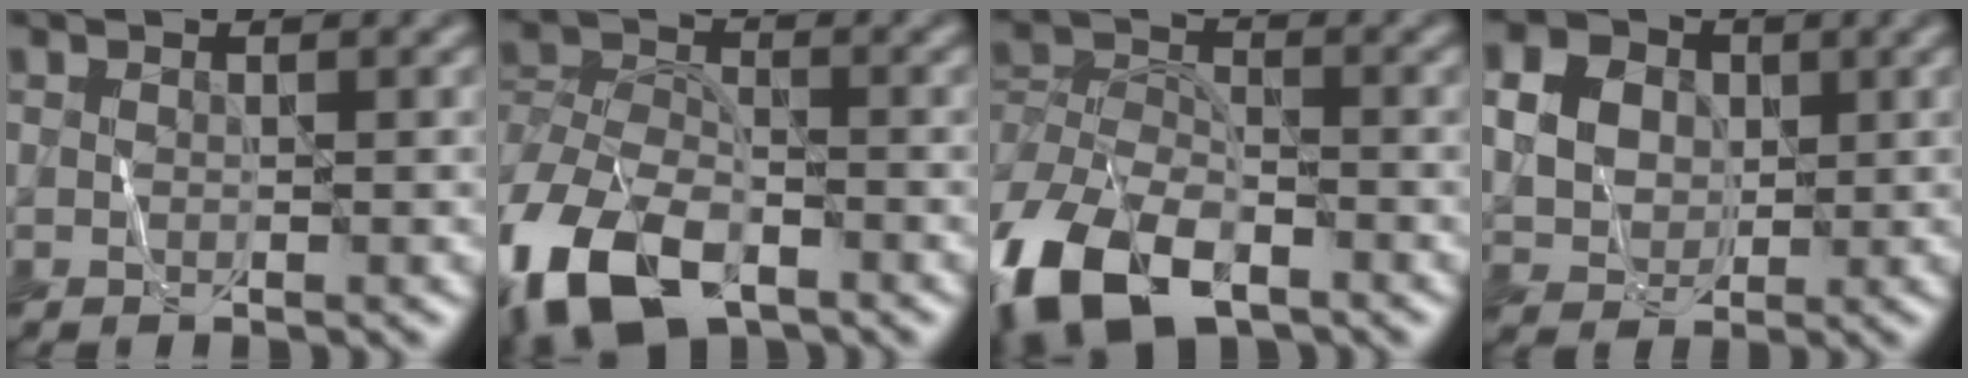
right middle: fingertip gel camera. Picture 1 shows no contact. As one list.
[{"total": 11.5, "force": [-7.2, 6.0, 6.7], "torque": [-0.152, -0.021, -0.143]}, {"total": 11.1, "force": [-7.3, 5.6, 6.2], "torque": [-0.131, -0.010, -0.150]}, {"total": 6.2, "force": [1.5, 5.2, 3.1], "torque": [-0.077, 0.018, 0.027]}]